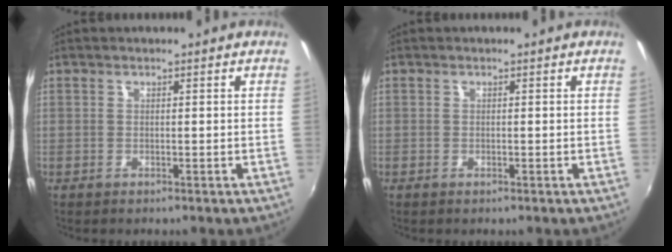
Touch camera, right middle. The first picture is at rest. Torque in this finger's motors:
{"motor_torque": [0.04, 0.07, 0.00, 0.00]}